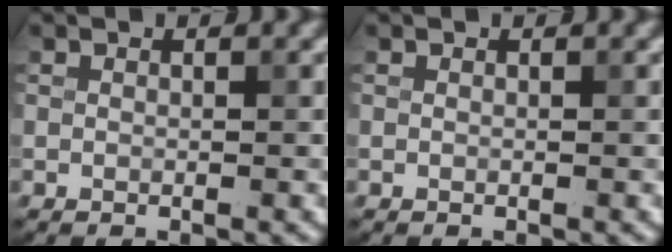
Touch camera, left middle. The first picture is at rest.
{"total": 0.0}